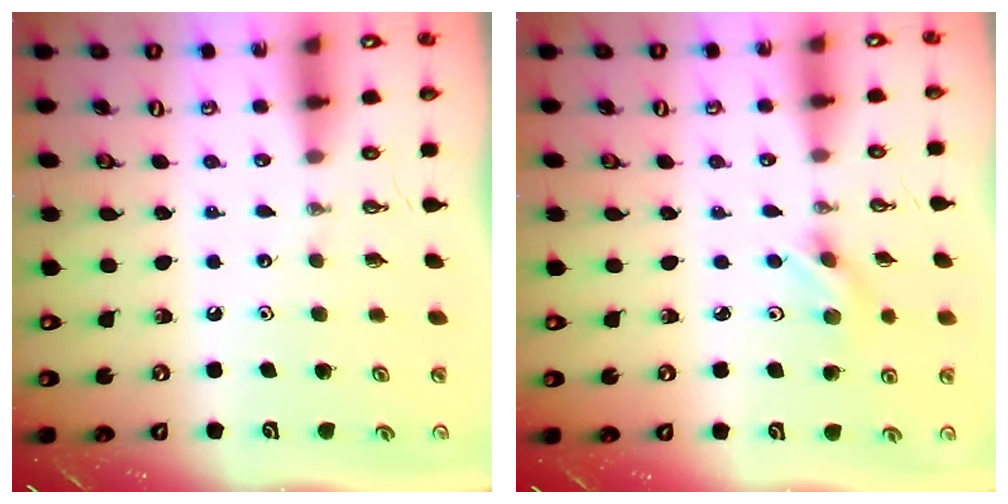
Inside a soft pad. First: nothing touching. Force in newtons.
{"total": 2.9, "press": 2.8, "slide": 0.7}